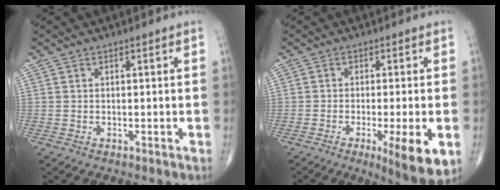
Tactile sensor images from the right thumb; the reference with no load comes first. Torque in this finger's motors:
{"motor_torque": [1.24, 1.39, 0.32, -0.24, 0.21]}